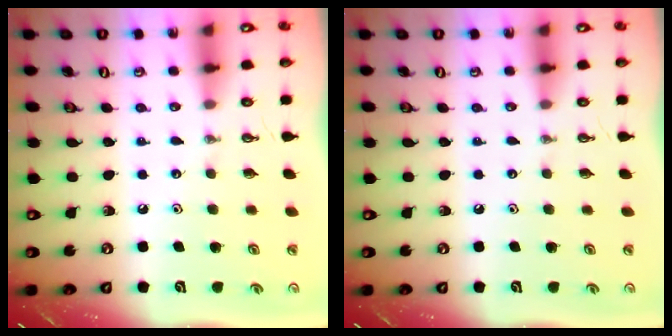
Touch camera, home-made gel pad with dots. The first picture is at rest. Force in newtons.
{"total": 0.0}